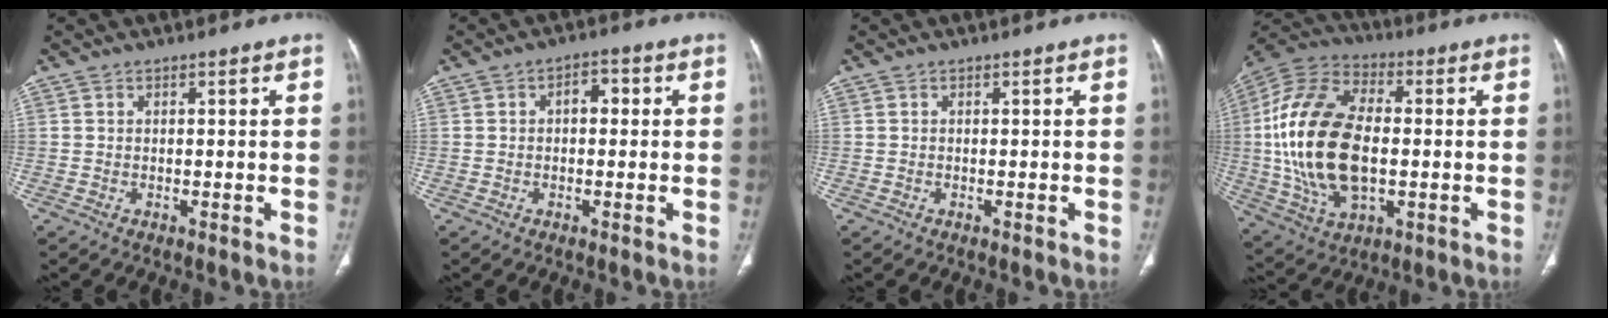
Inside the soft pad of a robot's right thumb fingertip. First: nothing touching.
{"total": 3.4, "force": [0.4, 2.2, 2.6], "torque": [-0.026, 0.012, 0.002]}
{"total": 0.0}
{"total": 23.6, "force": [-0.4, 13.4, 19.4], "torque": [-0.394, 0.006, -0.003]}